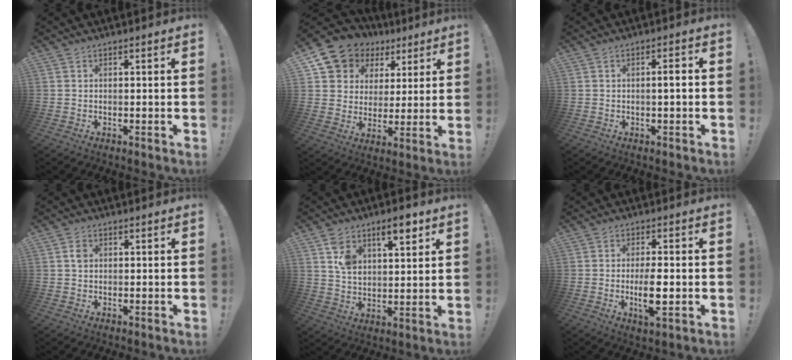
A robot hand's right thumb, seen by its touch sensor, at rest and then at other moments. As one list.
[{"total": 9.7, "force": [5.3, 7.8, 2.2], "torque": [-0.049, -0.043, 0.111]}, {"total": 2.7, "force": [-0.5, 0.1, 2.7], "torque": [-0.051, 0.003, -0.013]}, {"total": 1.5, "force": [0.1, 1.3, 0.8], "torque": [-0.008, 0.002, -0.001]}, {"total": 9.7, "force": [5.9, 4.9, 5.9], "torque": [-0.092, -0.021, 0.106]}, {"total": 8.2, "force": [-1.3, 2.1, 7.8], "torque": [-0.147, -0.011, -0.027]}]